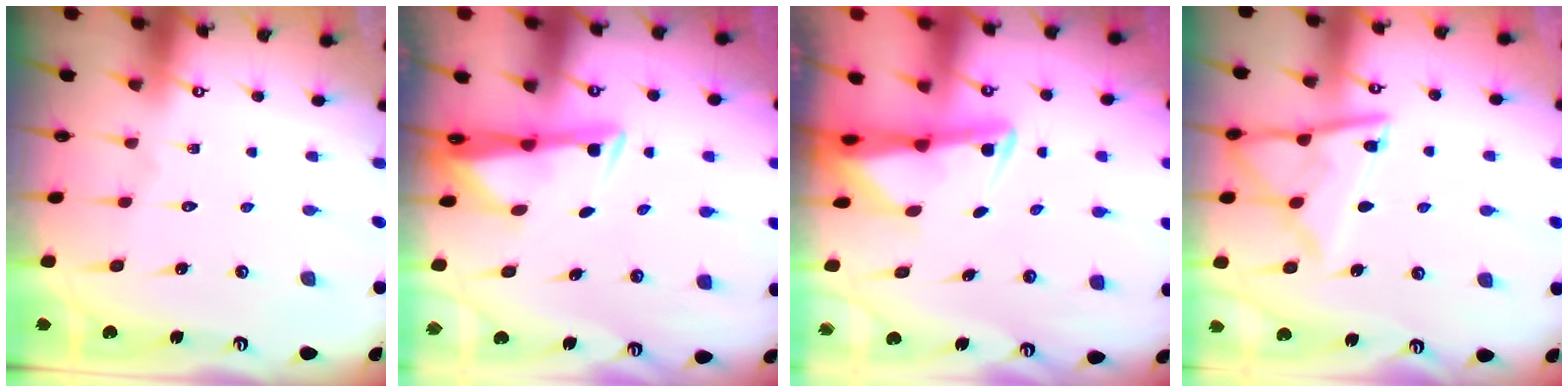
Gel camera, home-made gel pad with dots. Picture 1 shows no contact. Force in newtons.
{"total": 3.4, "press": 3.3, "slide": 0.9}
{"total": 2.5, "press": 2.4, "slide": 0.6}
{"total": 12.9, "press": 12.8, "slide": 1.4}